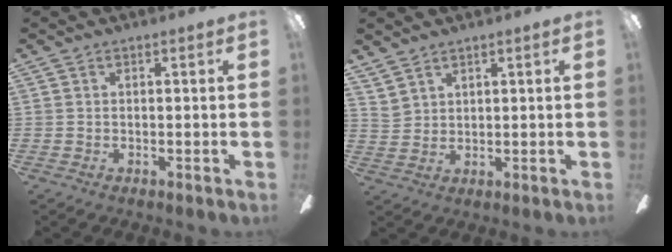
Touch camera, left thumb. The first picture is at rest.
{"total": 3.4, "force": [2.9, 1.7, 0.2], "torque": [-0.010, -0.011, 0.058]}